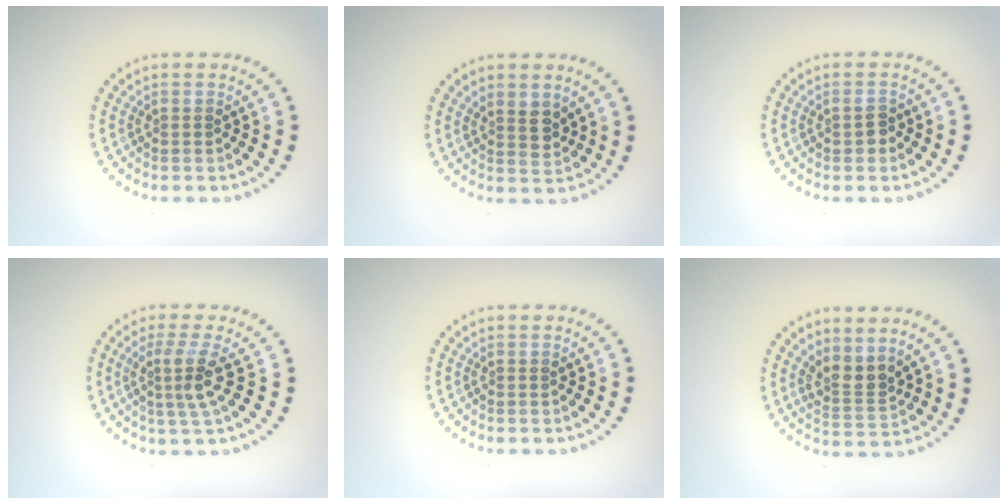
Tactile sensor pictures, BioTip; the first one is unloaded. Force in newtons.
{"total": 2.0, "press": 1.7, "slide": 1.0}
{"total": 1.4, "press": 1.4, "slide": 0.1}
{"total": 3.1, "press": 2.3, "slide": 2.2}
{"total": 0.0}
{"total": 2.6, "press": 1.9, "slide": 1.7}